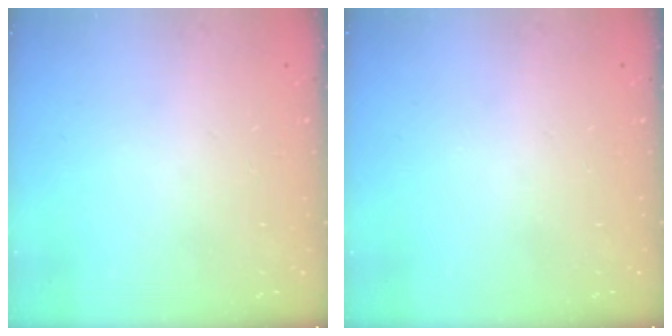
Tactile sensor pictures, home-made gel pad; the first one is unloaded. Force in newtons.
{"total": 0.0}